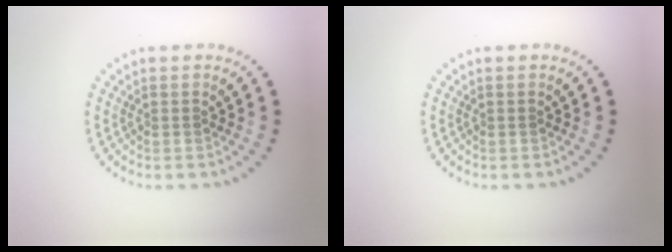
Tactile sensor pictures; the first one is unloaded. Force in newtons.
{"total": 0.0}